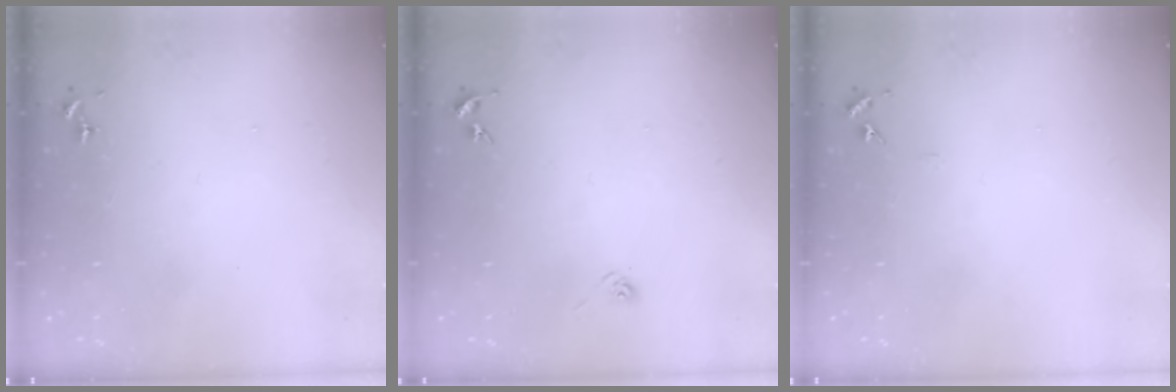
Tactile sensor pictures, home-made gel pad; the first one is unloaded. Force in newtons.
{"total": 2.9, "press": 2.6, "slide": 1.4}
{"total": 4.0, "press": 4.0, "slide": 0.5}